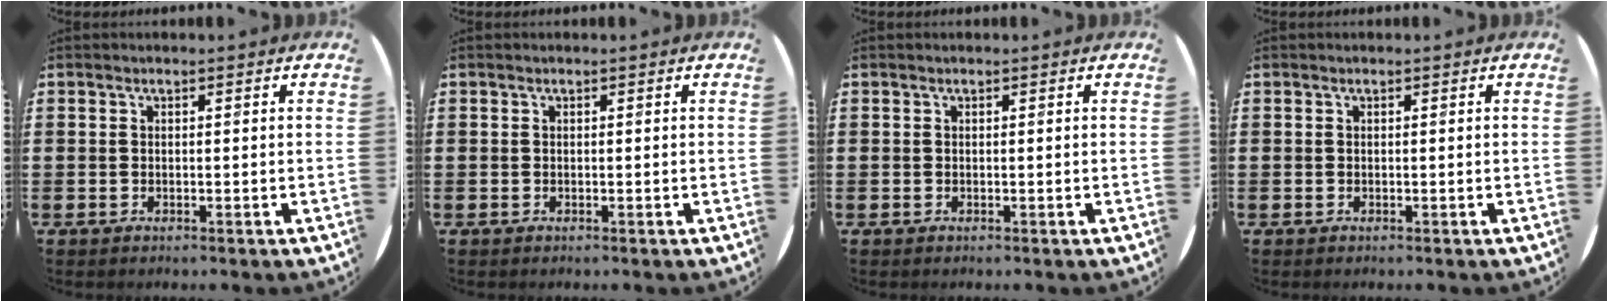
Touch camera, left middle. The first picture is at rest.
{"total": 0.0}
{"total": 0.0}
{"total": 0.0}